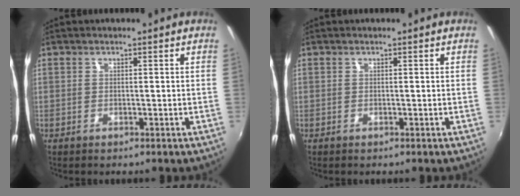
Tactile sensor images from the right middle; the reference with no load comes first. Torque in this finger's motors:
{"motor_torque": [0.06, 0.06, 0.00, 0.00]}